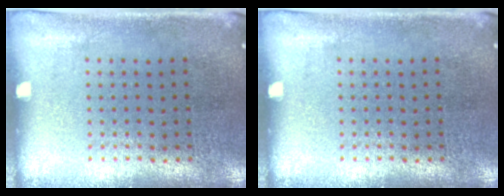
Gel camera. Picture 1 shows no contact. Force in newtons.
{"total": 0.0}